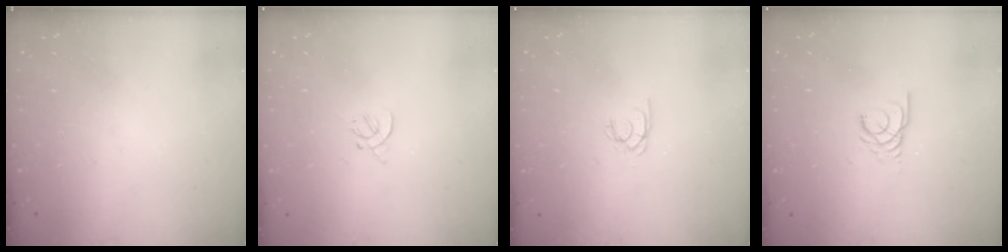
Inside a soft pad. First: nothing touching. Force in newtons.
{"total": 1.4, "press": 1.3, "slide": 0.5}
{"total": 1.7, "press": 1.7, "slide": 0.1}
{"total": 3.0, "press": 3.0, "slide": 0.3}